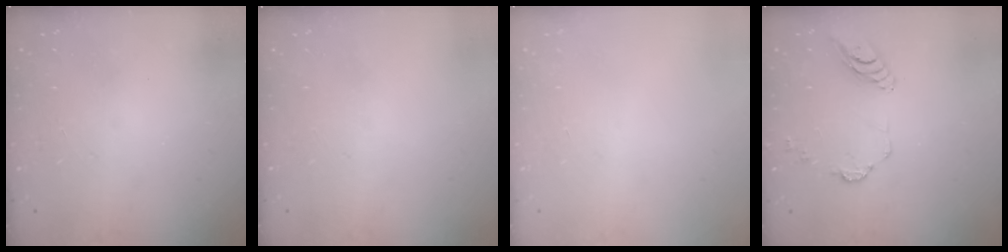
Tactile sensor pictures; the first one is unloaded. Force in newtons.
{"total": 0.0}
{"total": 0.0}
{"total": 10.1, "press": 10.1, "slide": 1.0}